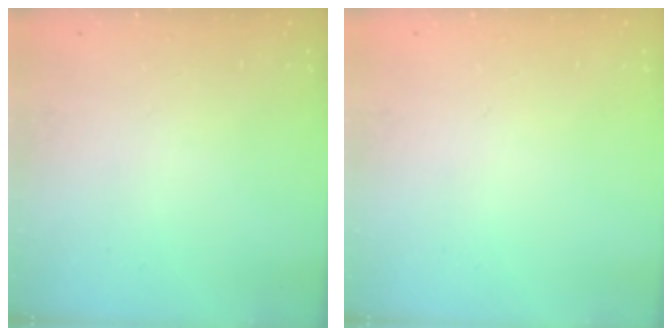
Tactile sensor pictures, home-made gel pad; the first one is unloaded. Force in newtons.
{"total": 0.0}